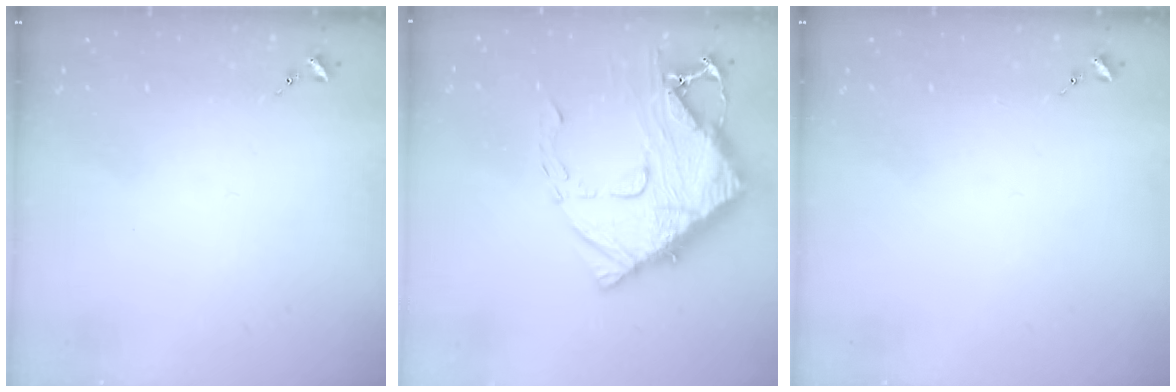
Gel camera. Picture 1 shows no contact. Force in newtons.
{"total": 17.4, "press": 17.4, "slide": 1.6}
{"total": 0.0}